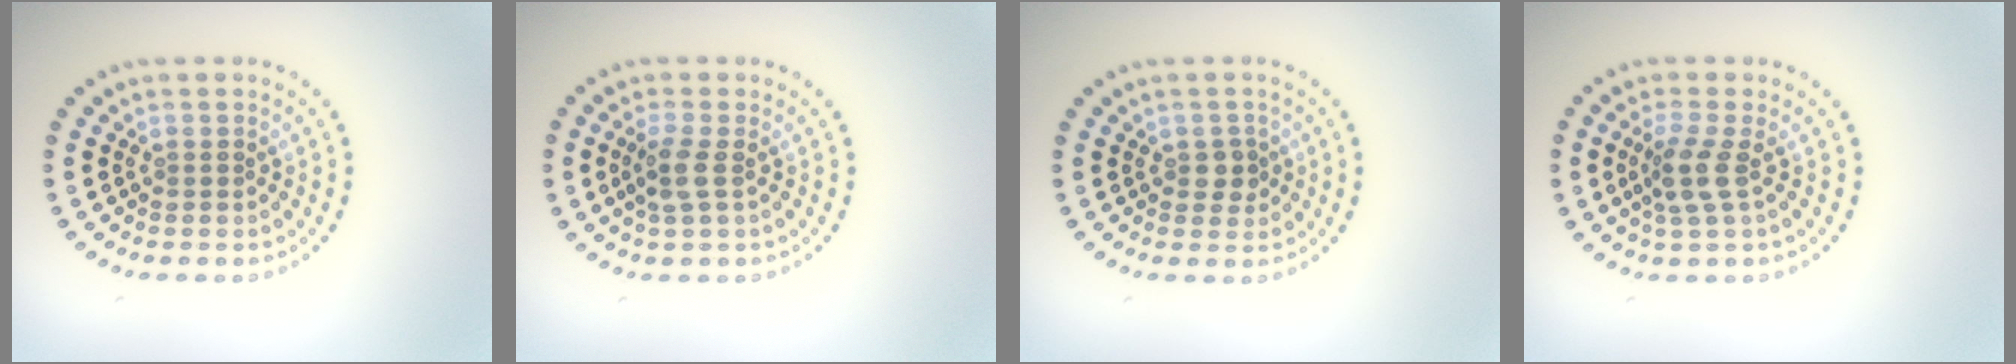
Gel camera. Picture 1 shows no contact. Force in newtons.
{"total": 2.1, "press": 1.9, "slide": 1.0}
{"total": 1.6, "press": 1.5, "slide": 0.4}
{"total": 2.5, "press": 2.0, "slide": 1.6}